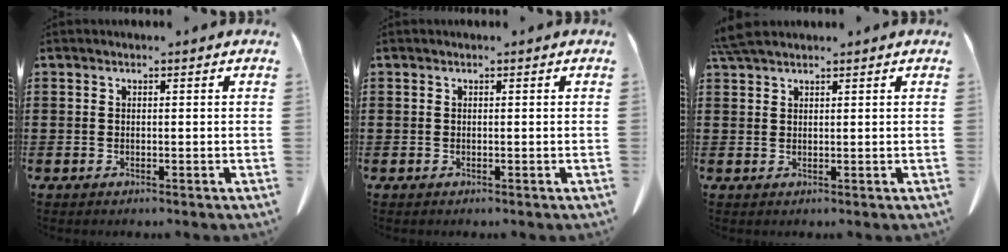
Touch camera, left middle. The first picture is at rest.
{"total": 0.0}
{"total": 3.3, "force": [2.8, 0.6, 1.6], "torque": [-0.040, 0.000, 0.054]}